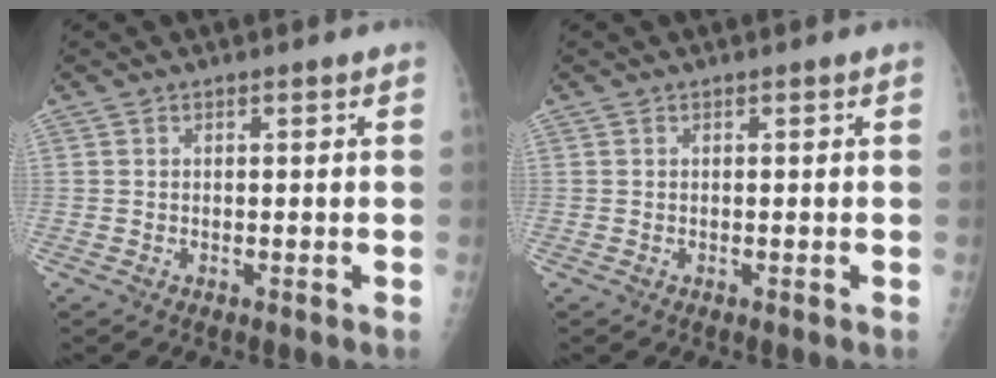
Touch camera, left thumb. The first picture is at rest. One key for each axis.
{"total": 0.0}